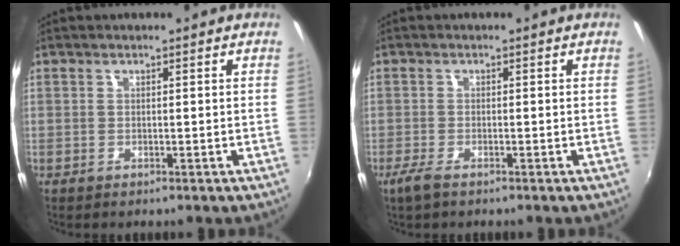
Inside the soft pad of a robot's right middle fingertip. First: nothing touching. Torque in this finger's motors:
{"motor_torque": [0.40, -0.58, 0.01, 0.01]}